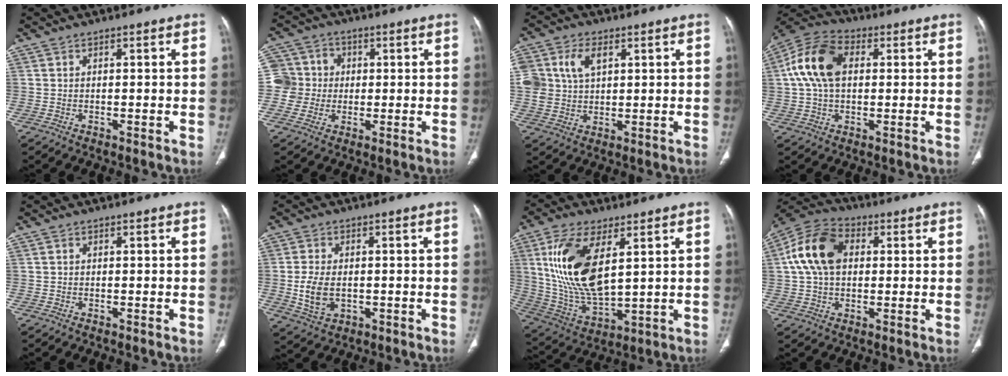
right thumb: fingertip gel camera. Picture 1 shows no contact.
{"total": 8.1, "force": [0.0, 8.0, 1.2], "torque": [0.004, 0.020, -0.005]}
{"total": 9.9, "force": [3.2, 6.9, 6.4], "torque": [-0.131, 0.002, 0.066]}
{"total": 12.8, "force": [2.2, 8.2, 9.6], "torque": [-0.190, 0.026, 0.032]}
{"total": 0.0}
{"total": 7.3, "force": [-0.7, 4.8, 5.4], "torque": [-0.104, -0.002, -0.005]}
{"total": 18.4, "force": [5.4, 8.5, 15.4], "torque": [-0.304, -0.024, 0.115]}
{"total": 13.2, "force": [2.3, 9.0, 9.4], "torque": [-0.175, 0.025, 0.033]}